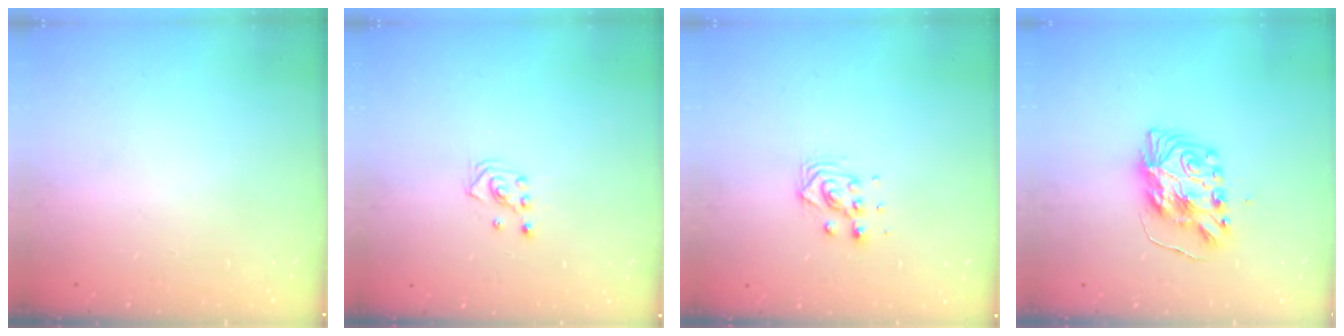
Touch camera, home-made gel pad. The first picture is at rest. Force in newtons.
{"total": 2.8, "press": 2.8, "slide": 0.3}
{"total": 5.1, "press": 5.1, "slide": 0.1}
{"total": 9.5, "press": 9.5, "slide": 0.4}